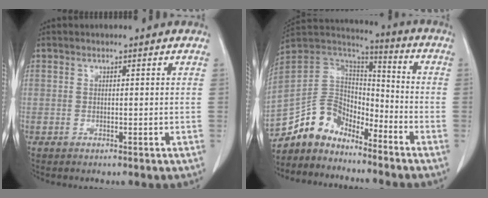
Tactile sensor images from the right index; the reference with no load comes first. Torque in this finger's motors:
{"motor_torque": [-0.09, -0.17, 0.01, 0.00]}